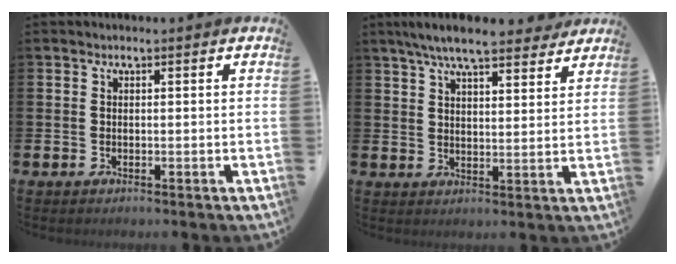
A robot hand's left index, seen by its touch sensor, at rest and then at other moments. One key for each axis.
{"total": 7.5, "fx": 6.9, "fy": 1.1, "fz": 2.7, "tx": -0.064, "ty": -0.027, "tz": 0.124}